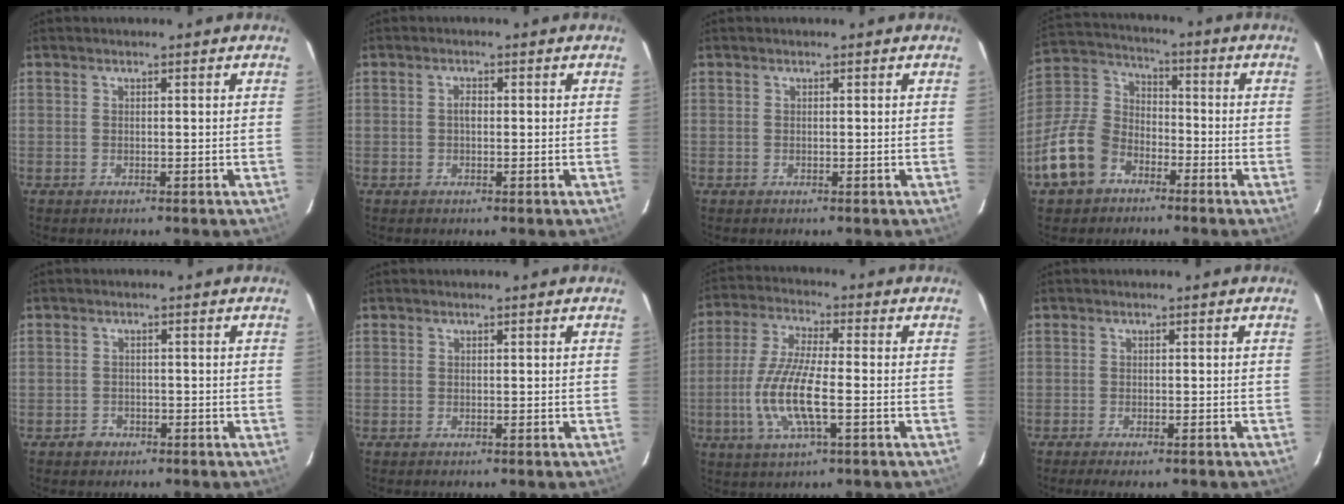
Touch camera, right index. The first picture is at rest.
{"total": 1.3, "force": [-0.1, 0.8, 1.0], "torque": [-0.019, 0.006, -0.003]}
{"total": 0.0}
{"total": 15.3, "force": [-8.0, 11.0, 7.0], "torque": [-0.177, 0.036, -0.142]}
{"total": 2.3, "force": [-1.2, 2.0, 0.2], "torque": [-0.006, 0.006, -0.018]}
{"total": 0.0}
{"total": 11.9, "force": [-2.9, 2.6, 11.2], "torque": [-0.235, -0.009, -0.059]}
{"total": 3.0, "force": [-2.4, 0.6, 1.7], "torque": [-0.038, -0.012, -0.040]}